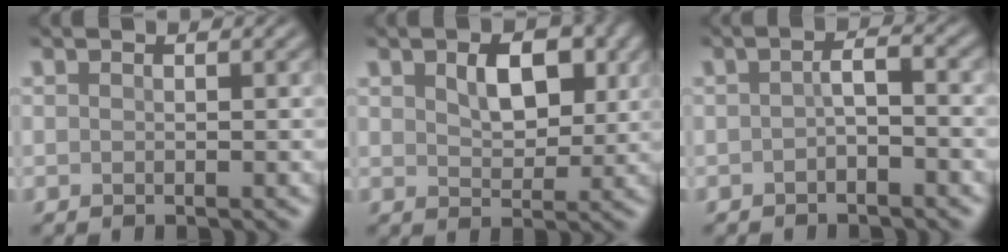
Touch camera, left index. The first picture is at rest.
{"total": 4.0, "force": [1.4, 2.3, 3.0], "torque": [-0.054, 0.003, 0.020]}
{"total": 1.8, "force": [-0.7, 0.6, 1.6], "torque": [-0.030, 0.005, -0.017]}